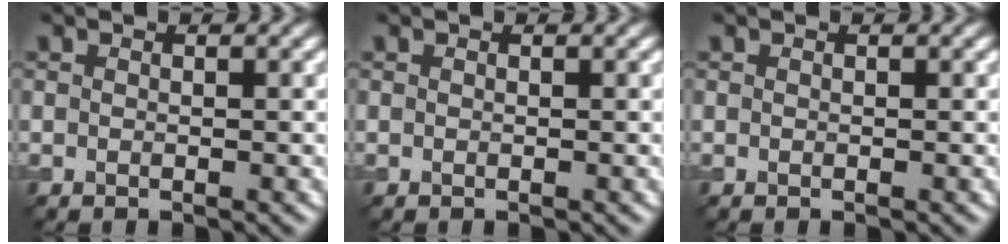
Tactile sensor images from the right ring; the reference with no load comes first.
{"total": 0.0}
{"total": 0.0}